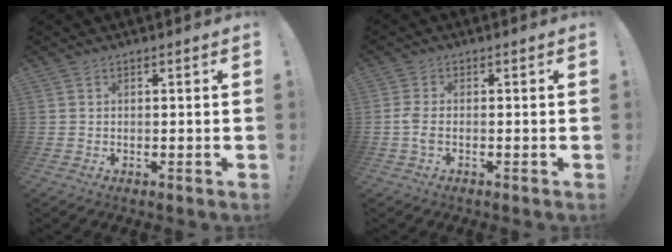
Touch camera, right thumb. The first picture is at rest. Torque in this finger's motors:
{"motor_torque": [0.55, 0.48, 0.25, -0.28, 0.20]}